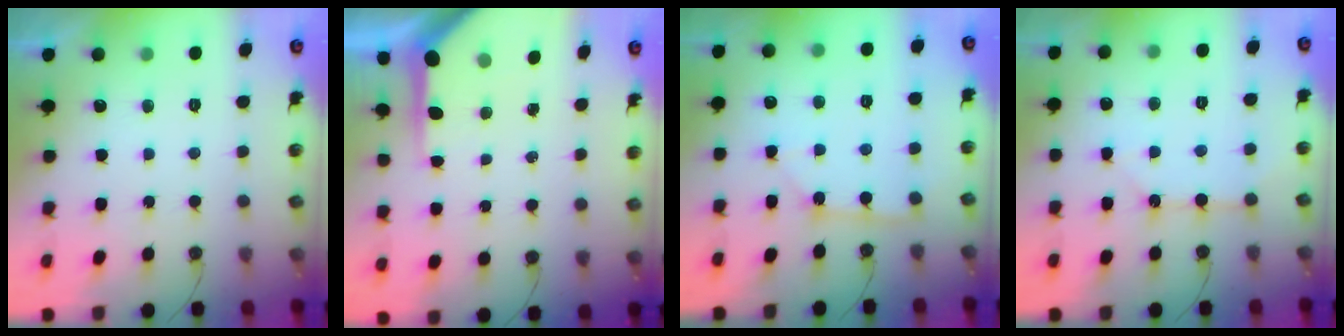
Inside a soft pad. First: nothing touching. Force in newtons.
{"total": 8.3, "press": 8.2, "slide": 1.0}
{"total": 2.9, "press": 2.9, "slide": 0.1}
{"total": 5.9, "press": 5.9, "slide": 0.4}